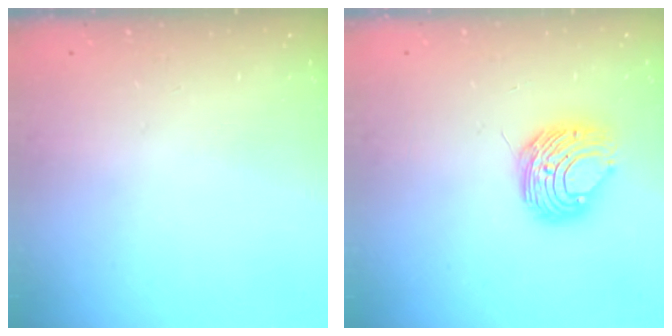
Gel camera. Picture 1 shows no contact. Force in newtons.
{"total": 10.3, "press": 10.2, "slide": 1.1}